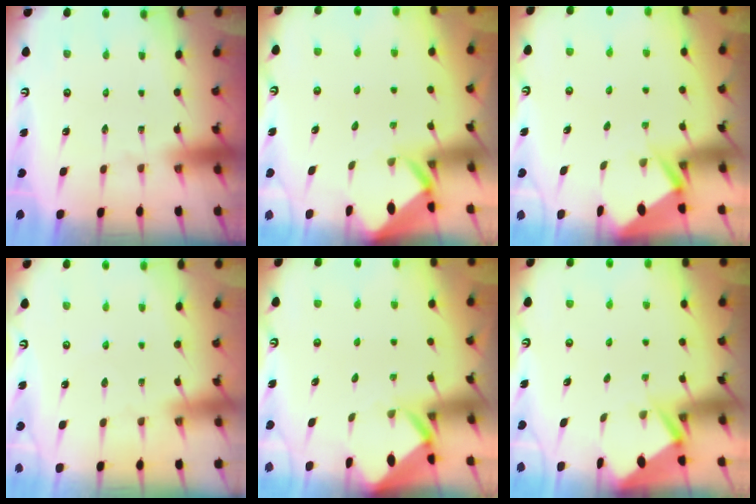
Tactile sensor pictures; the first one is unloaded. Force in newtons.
{"total": 3.1, "press": 3.1, "slide": 0.2}
{"total": 2.9, "press": 2.9, "slide": 0.4}
{"total": 2.5, "press": 2.4, "slide": 0.4}
{"total": 3.1, "press": 3.1, "slide": 0.2}
{"total": 2.8, "press": 2.8, "slide": 0.3}